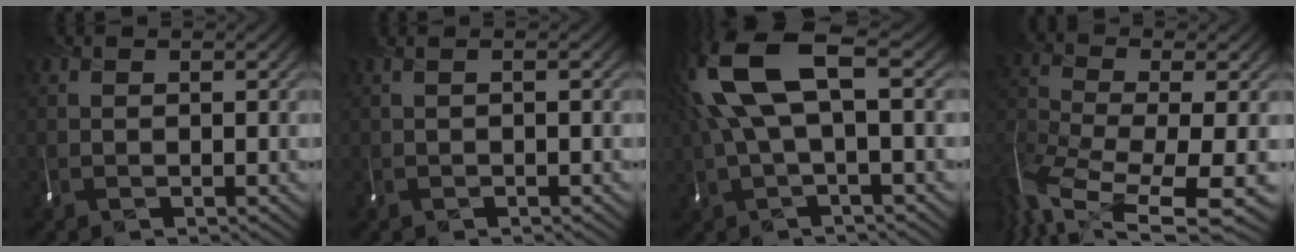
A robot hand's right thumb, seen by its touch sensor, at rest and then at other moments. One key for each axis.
{"total": 0.8, "fx": -0.4, "fy": -0.8, "fz": -0.1, "tx": 0.010, "ty": -0.001, "tz": -0.012}
{"total": 10.2, "fx": 2.2, "fy": 3.4, "fz": 9.4, "tx": -0.232, "ty": 0.012, "tz": 0.044}
{"total": 11.9, "fx": -7.1, "fy": 2.9, "fz": 9.1, "tx": -0.225, "ty": -0.025, "tz": -0.114}